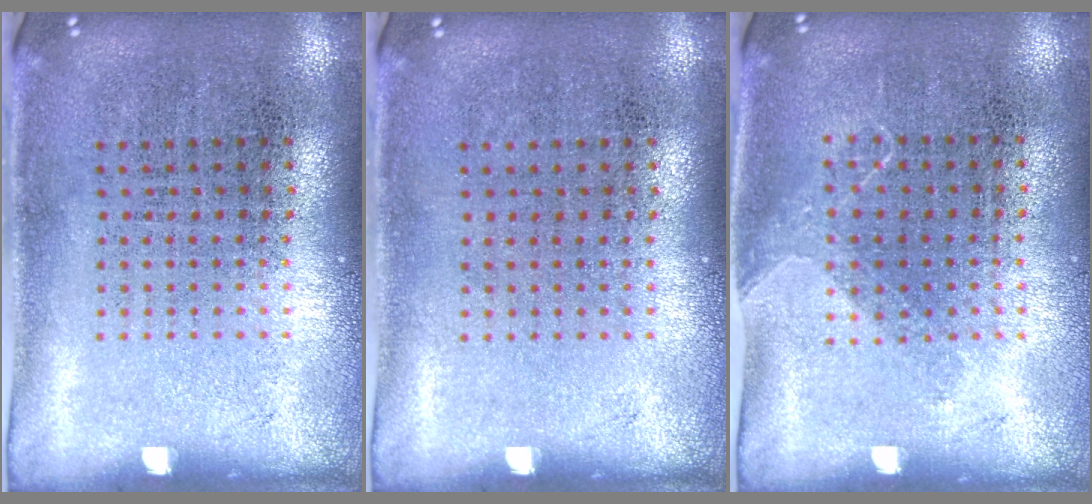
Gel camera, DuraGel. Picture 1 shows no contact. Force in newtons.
{"total": 0.0}
{"total": 1.1, "press": 0.8, "slide": 0.7}